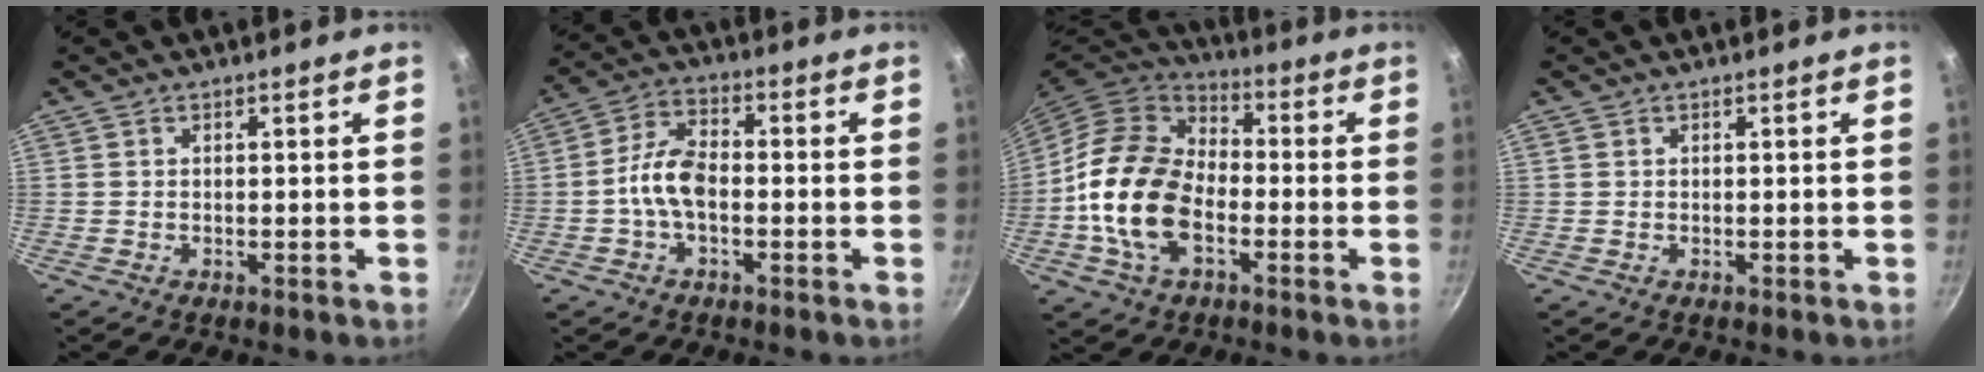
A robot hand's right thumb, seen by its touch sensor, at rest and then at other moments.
{"total": 7.5, "force": [-1.6, 4.2, 6.0], "torque": [-0.106, 0.034, -0.040]}
{"total": 17.3, "force": [-3.6, 11.2, 12.7], "torque": [-0.210, 0.029, -0.081]}
{"total": 0.0}